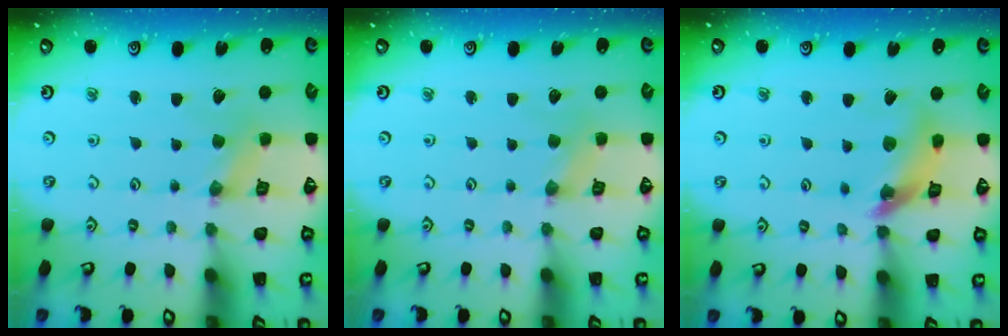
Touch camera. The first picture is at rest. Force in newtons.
{"total": 0.6, "press": 0.6, "slide": 0.1}
{"total": 12.4, "press": 12.3, "slide": 1.3}